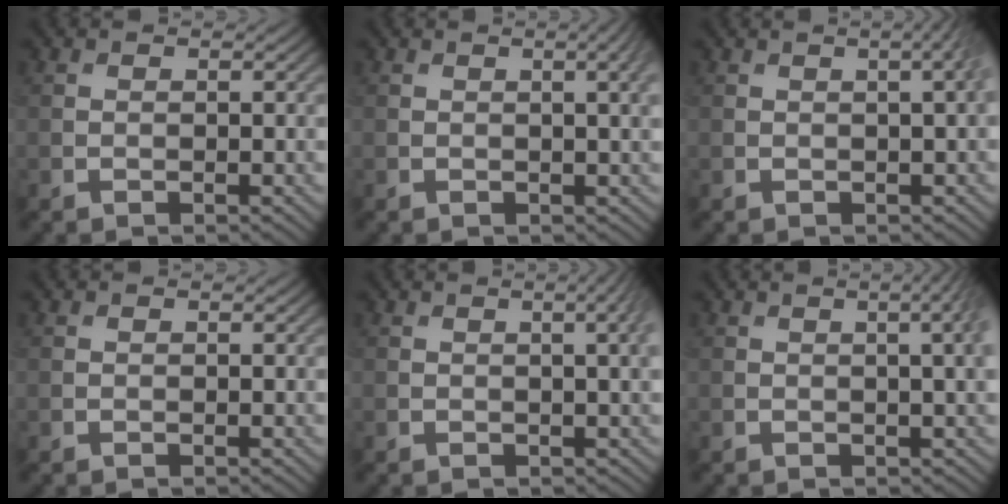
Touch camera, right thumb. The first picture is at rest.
{"total": 3.1, "force": [0.8, 0.6, 2.9], "torque": [-0.037, 0.008, 0.011]}
{"total": 3.0, "force": [0.7, 0.7, 2.8], "torque": [-0.031, 0.016, 0.002]}
{"total": 0.0}
{"total": 3.3, "force": [0.8, 0.7, 3.2], "torque": [-0.039, 0.012, 0.010]}
{"total": 4.4, "force": [0.9, 1.0, 4.2], "torque": [-0.049, 0.016, 0.008]}